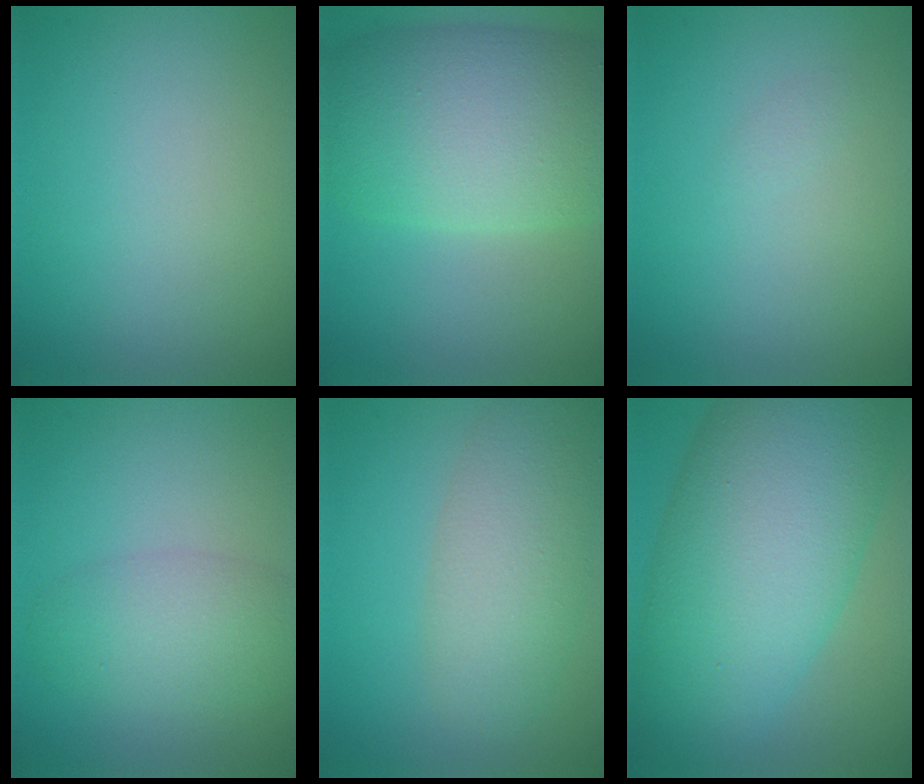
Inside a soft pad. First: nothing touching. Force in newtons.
{"total": 11.5, "press": 11.5, "slide": 0.6}
{"total": 0.5, "press": 0.5, "slide": 0.0}
{"total": 4.1, "press": 4.1, "slide": 0.2}
{"total": 5.5, "press": 5.5, "slide": 0.3}
{"total": 14.0, "press": 14.0, "slide": 0.1}